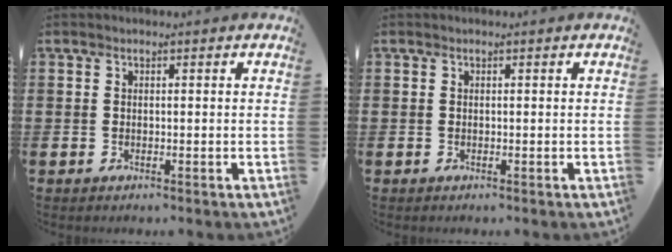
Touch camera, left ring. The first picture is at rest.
{"total": 0.0}